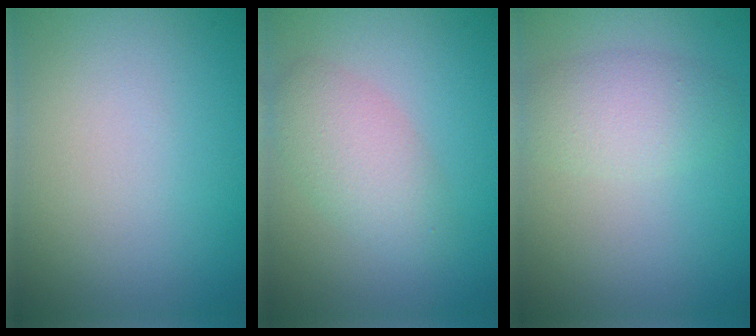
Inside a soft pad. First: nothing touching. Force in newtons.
{"total": 3.6, "press": 3.6, "slide": 0.1}
{"total": 3.4, "press": 3.4, "slide": 0.3}